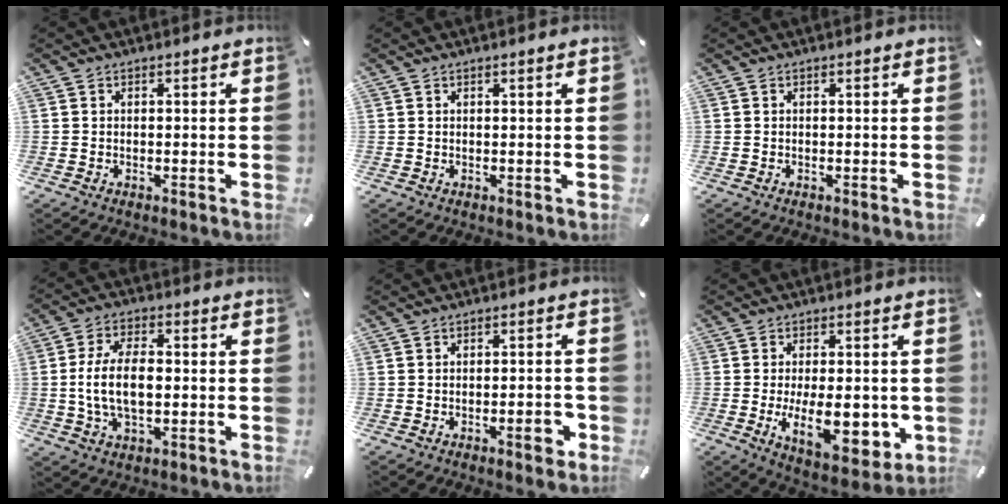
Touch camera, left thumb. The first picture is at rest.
{"total": 0.9, "force": [0.3, -0.1, 0.9], "torque": [-0.014, -0.002, 0.004]}
{"total": 0.0}
{"total": 10.3, "force": [-0.6, 5.5, 8.7], "torque": [-0.169, 0.006, -0.012]}
{"total": 4.9, "force": [-2.0, 1.4, 4.2], "torque": [-0.063, 0.007, -0.031]}
{"total": 14.9, "force": [-2.0, 6.7, 13.1], "torque": [-0.213, -0.018, -0.025]}